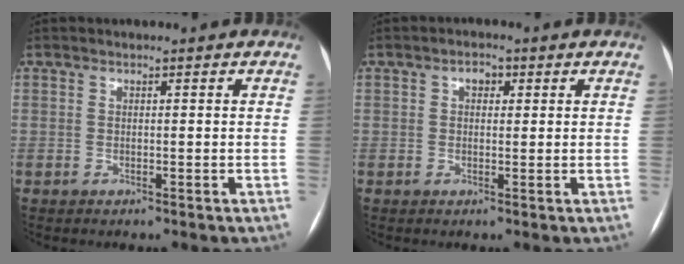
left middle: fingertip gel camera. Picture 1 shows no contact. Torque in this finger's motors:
{"motor_torque": [0.40, -0.33, 0.04, 0.04]}